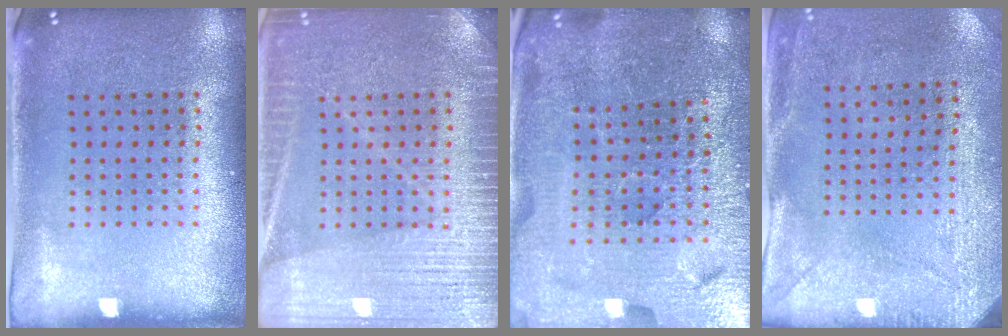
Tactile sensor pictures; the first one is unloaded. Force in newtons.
{"total": 4.9, "press": 4.9, "slide": 0.7}
{"total": 4.4, "press": 4.2, "slide": 1.1}
{"total": 2.9, "press": 2.3, "slide": 1.8}